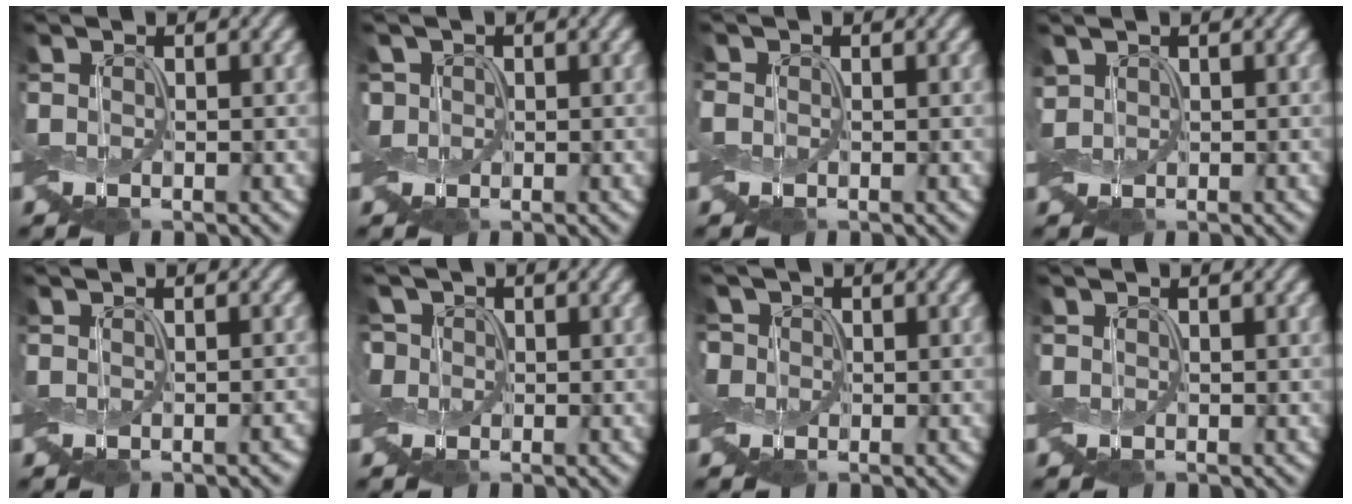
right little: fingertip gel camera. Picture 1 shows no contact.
{"total": 1.3, "force": [0.0, 1.2, 0.4], "torque": [-0.014, 0.005, -0.006]}
{"total": 0.0}
{"total": 0.9, "force": [0.4, 0.7, 0.6], "torque": [-0.018, 0.008, 0.008]}
{"total": 0.7, "force": [-0.3, 0.4, 0.5], "torque": [-0.007, -0.001, -0.004]}
{"total": 2.0, "force": [0.3, 1.8, 0.7], "torque": [-0.023, 0.013, -0.005]}
{"total": 1.4, "force": [0.2, 1.4, 0.2], "torque": [-0.008, 0.008, -0.006]}
{"total": 0.0}